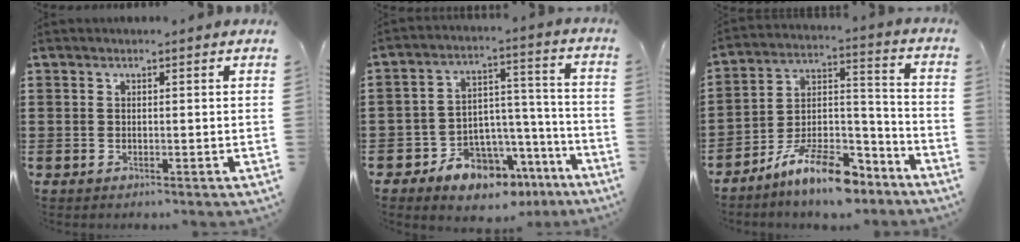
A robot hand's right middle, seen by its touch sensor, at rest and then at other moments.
{"total": 8.7, "force": [-7.3, 4.3, 1.8], "torque": [-0.029, 0.033, -0.134]}
{"total": 11.7, "force": [-9.7, 2.8, 6.0], "torque": [-0.102, 0.034, -0.185]}